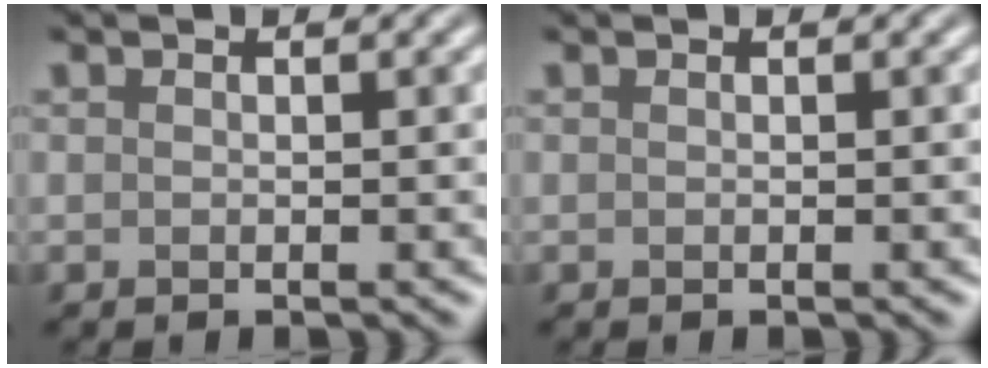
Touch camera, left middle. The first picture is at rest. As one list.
[{"total": 0.0}]